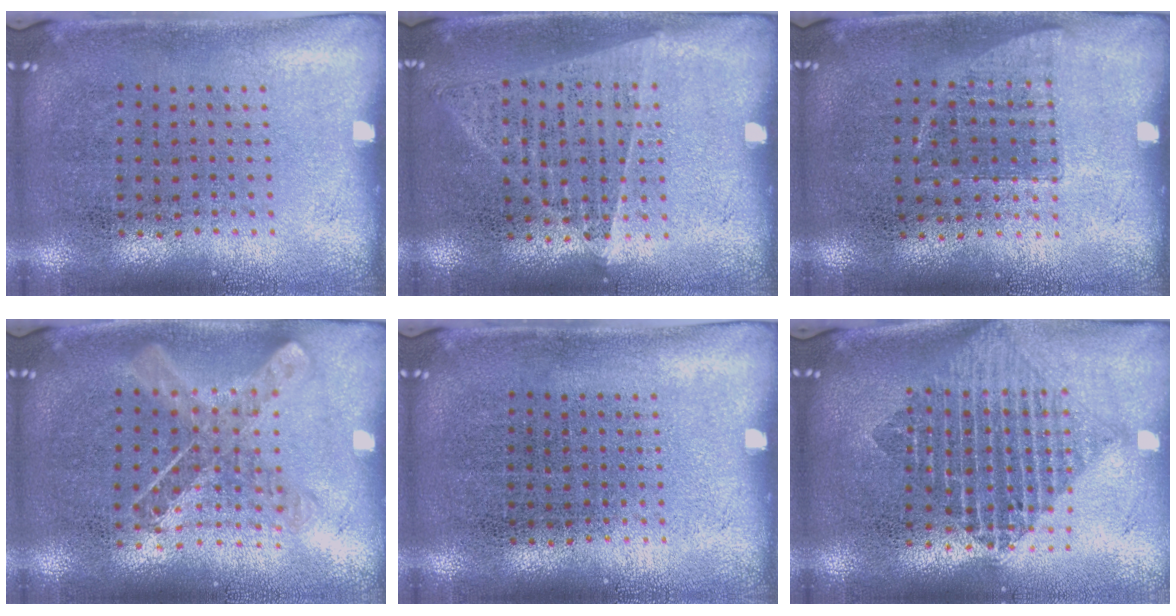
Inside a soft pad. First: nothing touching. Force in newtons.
{"total": 1.2, "press": 1.1, "slide": 0.1}
{"total": 0.6, "press": 0.6, "slide": 0.2}
{"total": 0.9, "press": 0.9, "slide": 0.1}
{"total": 0.0}
{"total": 2.0, "press": 1.7, "slide": 1.1}